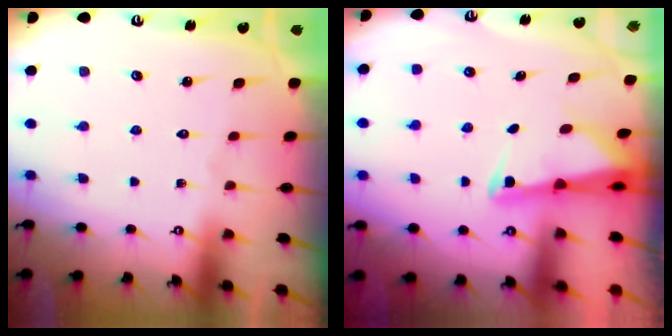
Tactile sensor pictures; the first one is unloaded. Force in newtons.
{"total": 2.4, "press": 2.3, "slide": 0.5}